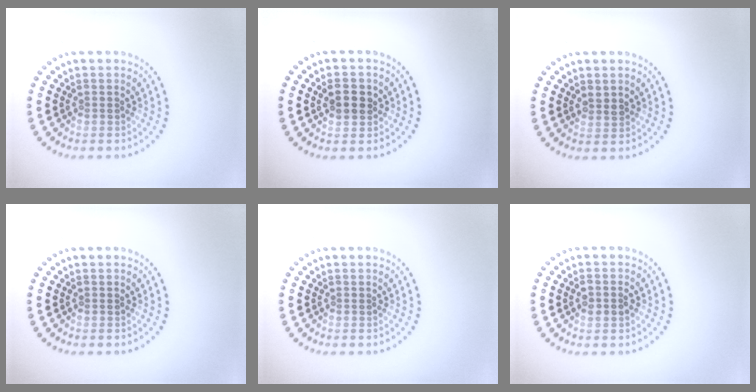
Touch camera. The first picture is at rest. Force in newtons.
{"total": 2.5, "press": 2.5, "slide": 0.6}
{"total": 1.0, "press": 0.8, "slide": 0.5}
{"total": 0.0}
{"total": 0.0}
{"total": 1.5, "press": 1.5, "slide": 0.3}